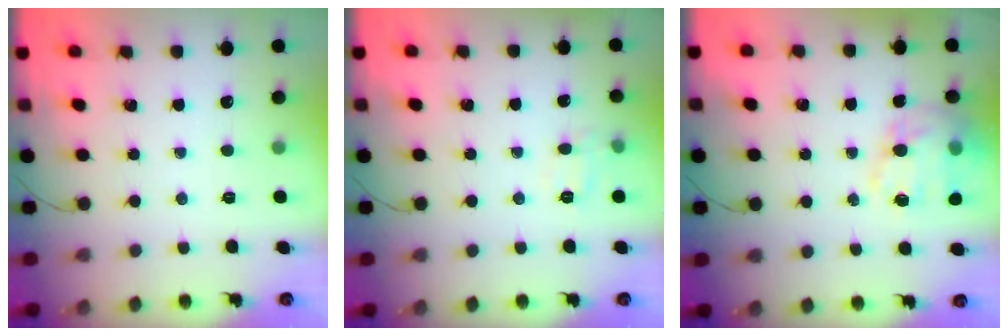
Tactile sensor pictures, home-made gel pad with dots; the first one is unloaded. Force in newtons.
{"total": 8.5, "press": 8.4, "slide": 1.4}
{"total": 18.1, "press": 17.7, "slide": 3.9}